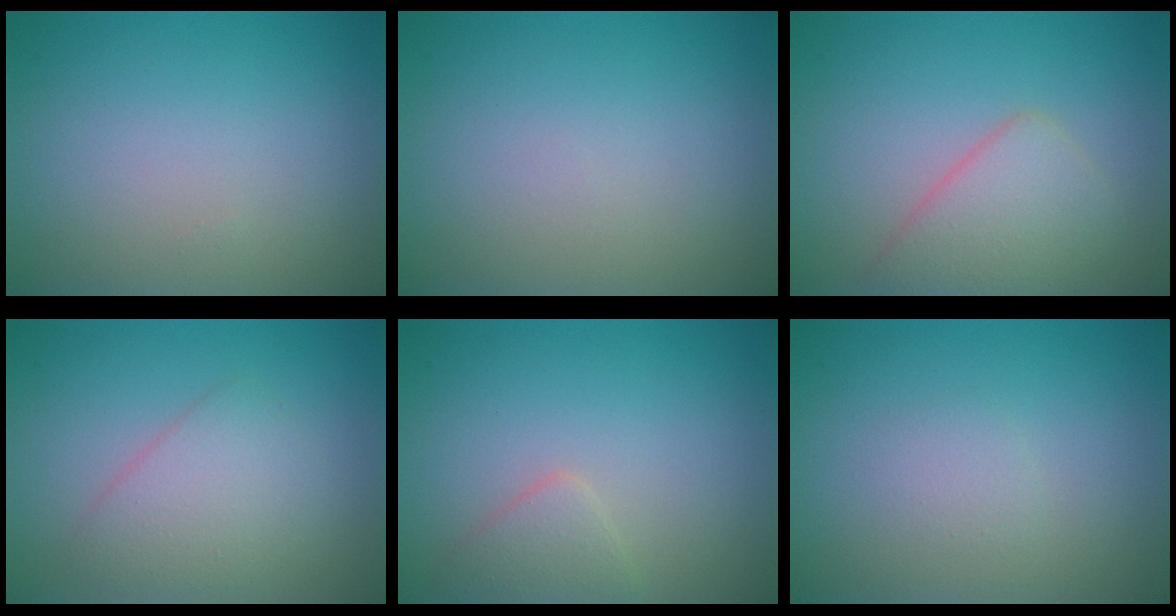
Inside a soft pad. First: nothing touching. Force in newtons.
{"total": 0.0}
{"total": 3.6, "press": 3.6, "slide": 0.3}
{"total": 3.0, "press": 3.0, "slide": 0.1}
{"total": 1.7, "press": 1.7, "slide": 0.1}
{"total": 1.0, "press": 1.0, "slide": 0.0}